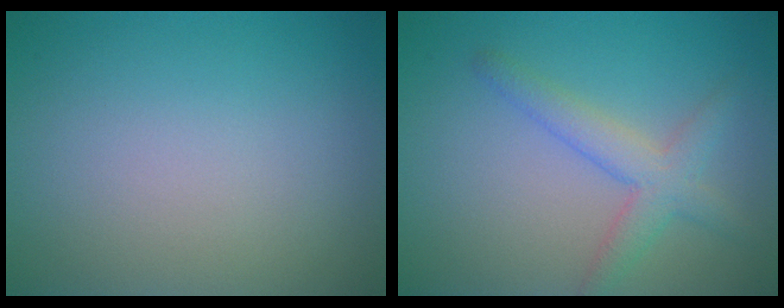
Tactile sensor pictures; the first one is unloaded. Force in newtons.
{"total": 3.1, "press": 3.1, "slide": 0.1}